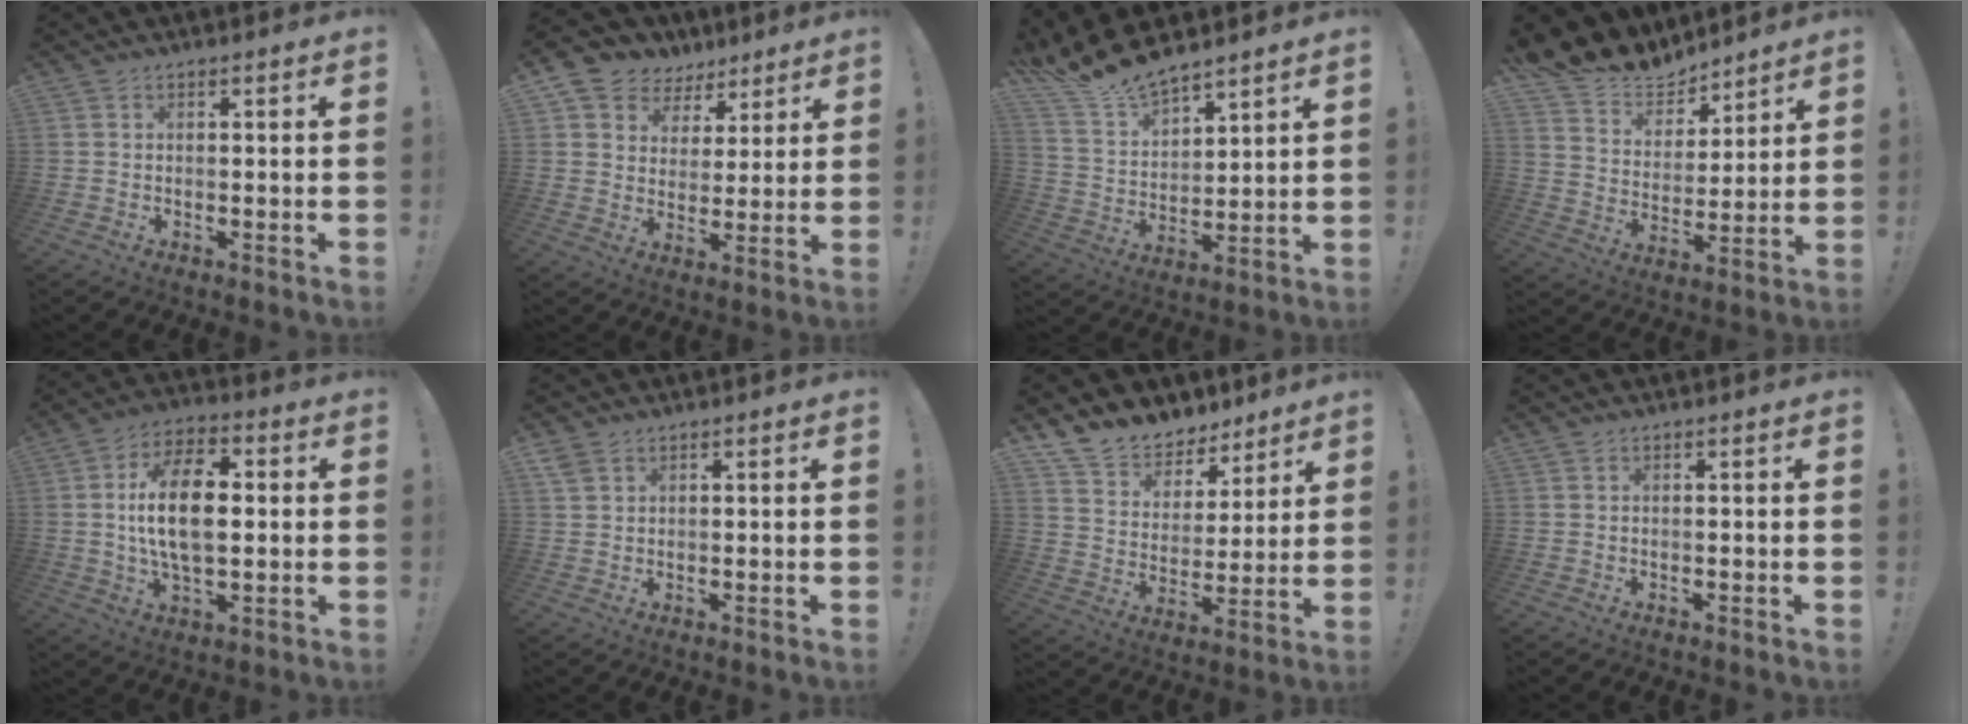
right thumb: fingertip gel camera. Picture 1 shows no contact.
{"total": 7.9, "force": [4.6, 6.4, 1.0], "torque": [-0.022, -0.035, 0.094]}
{"total": 12.3, "force": [11.6, 3.4, 2.7], "torque": [-0.080, -0.089, 0.215]}
{"total": 11.8, "force": [10.5, 5.2, 1.0], "torque": [-0.038, -0.094, 0.198]}
{"total": 15.5, "force": [0.9, 8.7, 12.8], "torque": [-0.220, 0.004, 0.009]}
{"total": 2.9, "force": [1.9, 1.8, 1.3], "torque": [-0.019, -0.007, 0.036]}
{"total": 11.3, "force": [9.4, 6.0, 1.7], "torque": [-0.045, -0.073, 0.180]}
{"total": 0.0}